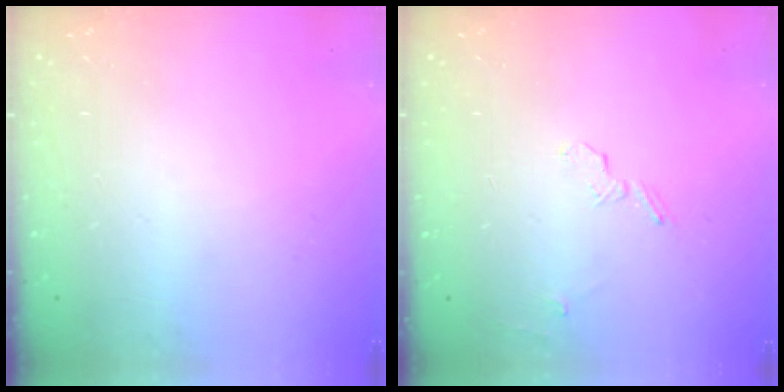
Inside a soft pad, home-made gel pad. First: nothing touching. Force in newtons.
{"total": 5.8, "press": 5.5, "slide": 1.7}